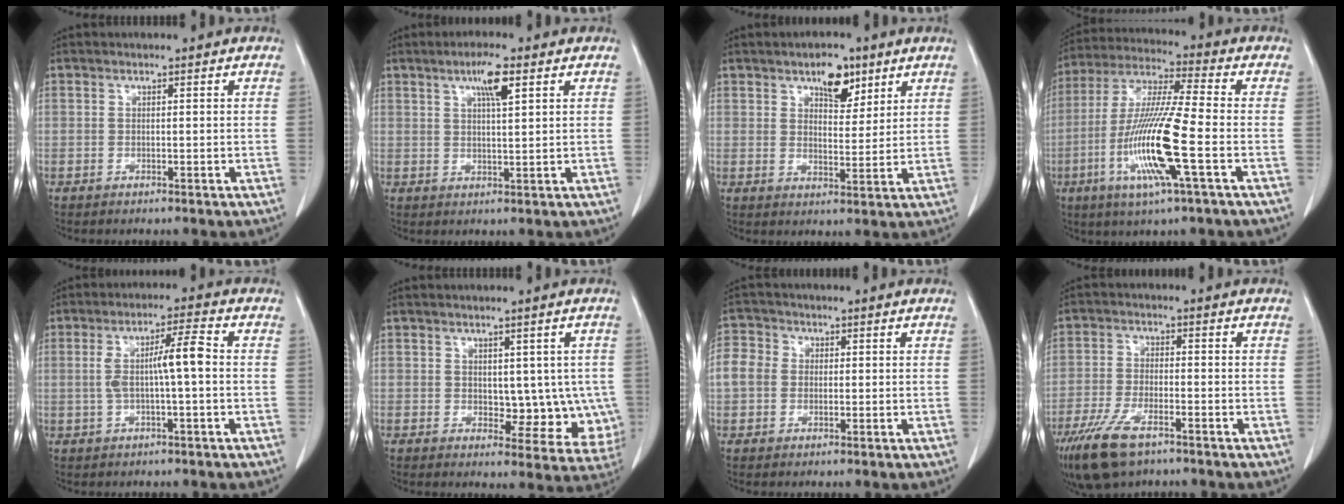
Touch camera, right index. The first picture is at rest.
{"total": 5.3, "force": [2.7, 0.9, 4.5], "torque": [-0.083, 0.001, 0.047]}
{"total": 7.0, "force": [4.3, 3.4, 4.3], "torque": [-0.066, 0.006, 0.070]}
{"total": 15.8, "force": [-4.6, 0.5, 15.1], "torque": [-0.314, -0.016, -0.091]}
{"total": 6.9, "force": [0.0, 1.0, 6.9], "torque": [-0.130, 0.021, 0.001]}
{"total": 9.3, "force": [0.0, 5.9, 7.2], "torque": [-0.074, 0.006, 0.017]}
{"total": 12.7, "force": [1.1, 11.4, 5.6], "torque": [-0.177, 0.044, 0.025]}
{"total": 10.4, "force": [-6.7, 3.9, 7.0], "torque": [-0.145, -0.016, -0.121]}